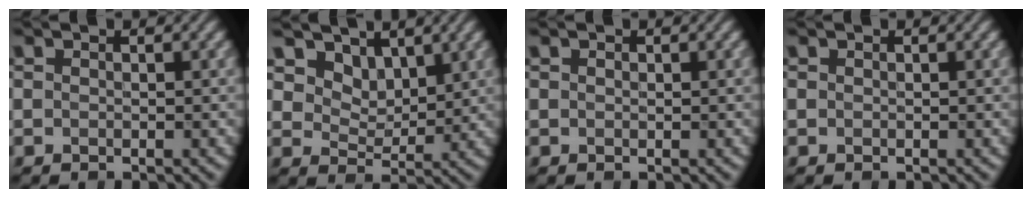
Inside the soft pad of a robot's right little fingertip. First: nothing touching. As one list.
[{"total": 6.2, "force": [4.3, 3.6, 2.6], "torque": [-0.076, -0.023, 0.080]}, {"total": 0.0}, {"total": 0.0}]